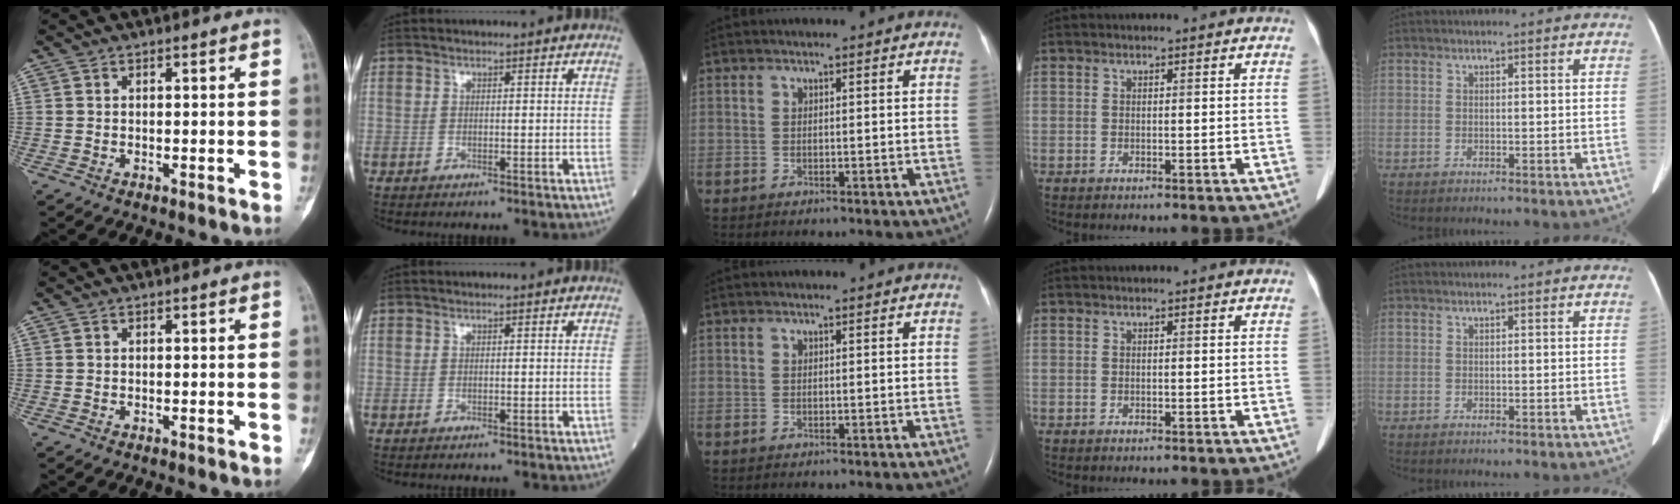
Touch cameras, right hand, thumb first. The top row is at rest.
{}